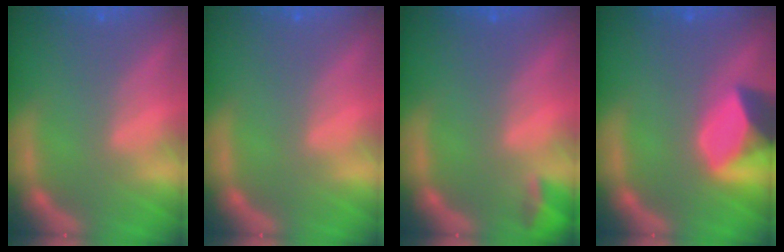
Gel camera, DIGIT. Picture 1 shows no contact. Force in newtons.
{"total": 0.0}
{"total": 1.9}
{"total": 5.9}